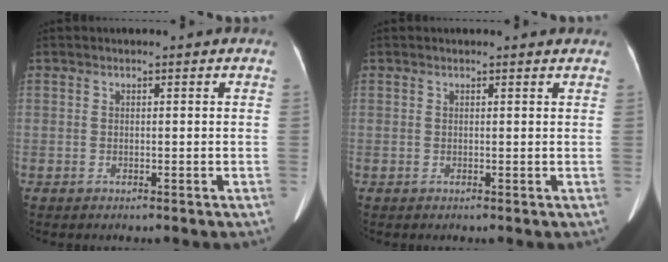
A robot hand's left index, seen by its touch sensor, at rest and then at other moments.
{"total": 2.6, "force": [2.5, 0.5, 0.6], "torque": [-0.007, -0.006, 0.017]}